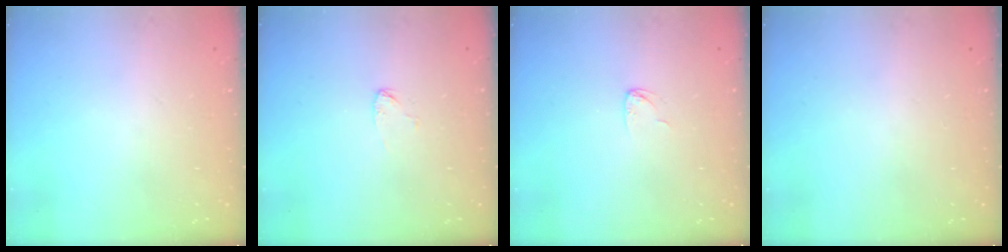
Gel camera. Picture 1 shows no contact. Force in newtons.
{"total": 2.6, "press": 2.6, "slide": 0.1}
{"total": 3.5, "press": 3.5, "slide": 0.2}
{"total": 0.0}